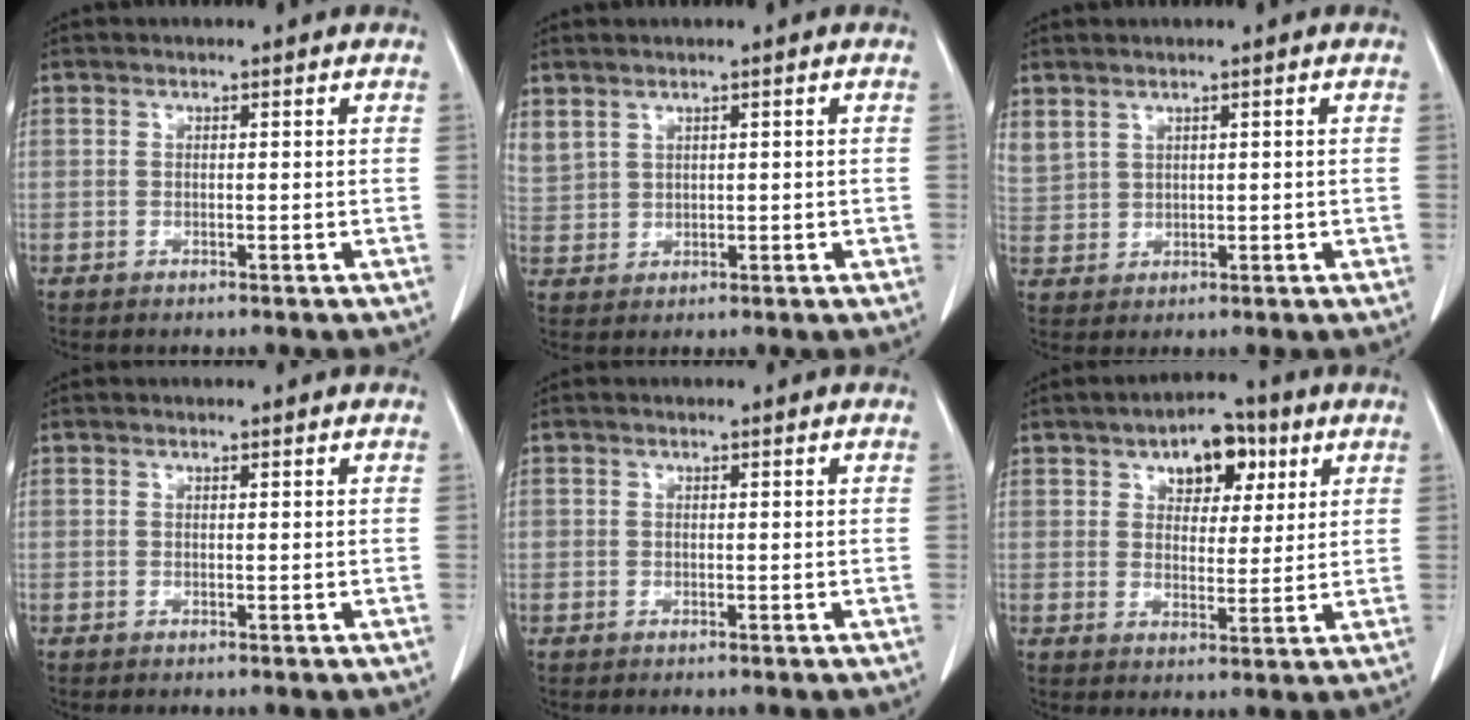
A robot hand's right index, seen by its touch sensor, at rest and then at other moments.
{"total": 5.1, "force": [2.6, 3.6, 2.5], "torque": [-0.073, 0.015, 0.069]}
{"total": 5.3, "force": [2.8, 3.8, 2.5], "torque": [-0.076, 0.014, 0.073]}
{"total": 0.0}
{"total": 0.0}
{"total": 8.1, "force": [4.0, 4.6, 5.4], "torque": [-0.072, 0.018, 0.060]}